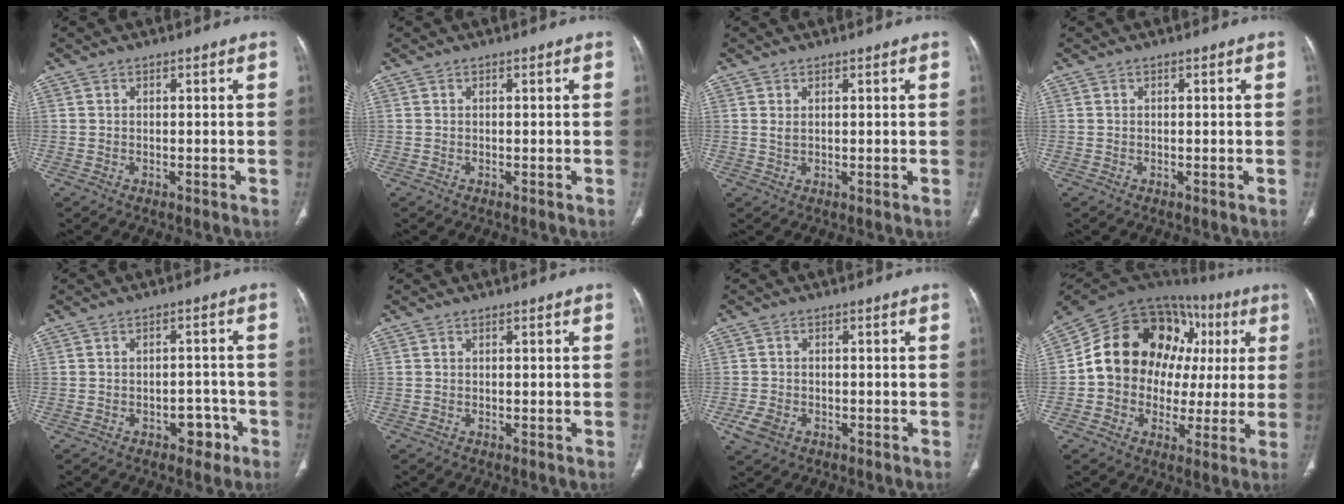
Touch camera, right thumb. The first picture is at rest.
{"total": 0.0}
{"total": 0.0}
{"total": 0.0}
{"total": 4.4, "force": [-2.4, 2.8, 2.4], "torque": [-0.012, 0.025, -0.030]}
{"total": 0.0}
{"total": 4.1, "force": [-1.8, 2.8, 2.3], "torque": [-0.053, 0.002, -0.027]}
{"total": 22.0, "force": [3.5, 17.2, 13.3], "torque": [-0.157, 0.048, 0.056]}